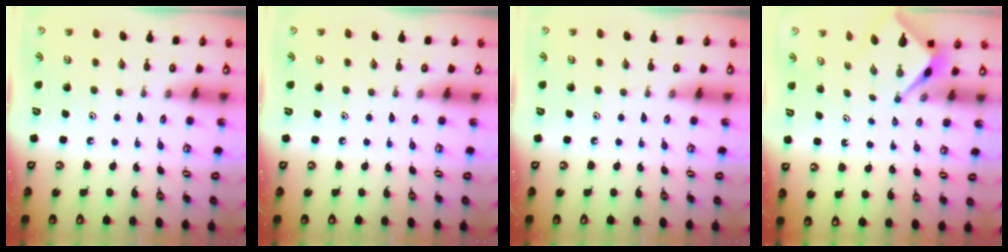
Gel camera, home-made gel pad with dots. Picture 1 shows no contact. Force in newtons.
{"total": 0.0}
{"total": 0.0}
{"total": 2.6, "press": 2.6, "slide": 0.1}